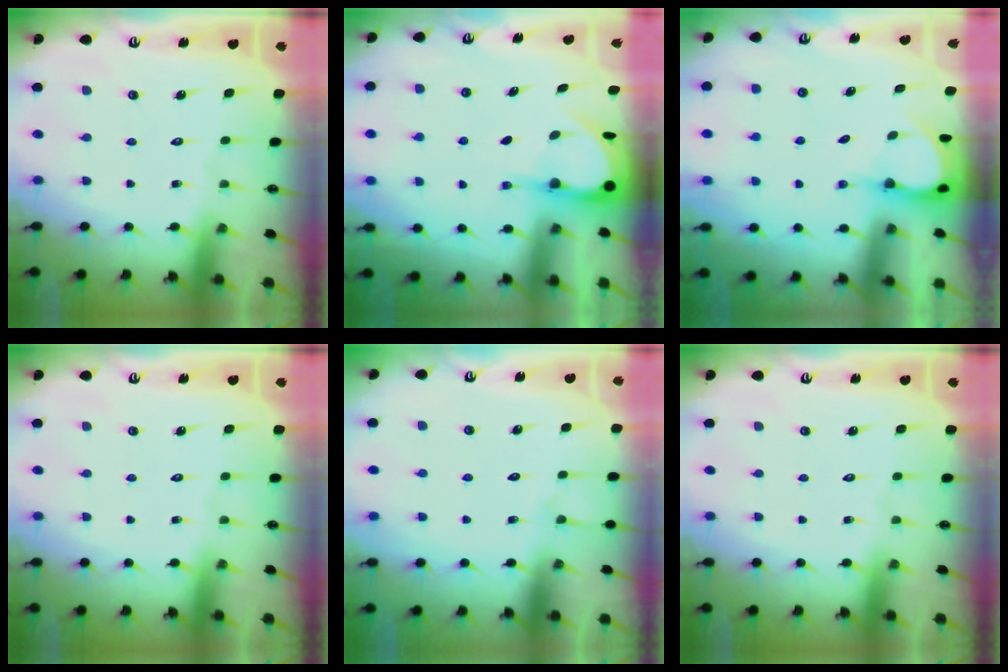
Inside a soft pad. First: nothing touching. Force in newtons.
{"total": 4.7, "press": 4.7, "slide": 0.4}
{"total": 3.9, "press": 3.9, "slide": 0.2}
{"total": 0.0}
{"total": 2.9, "press": 2.9, "slide": 0.3}
{"total": 0.0}